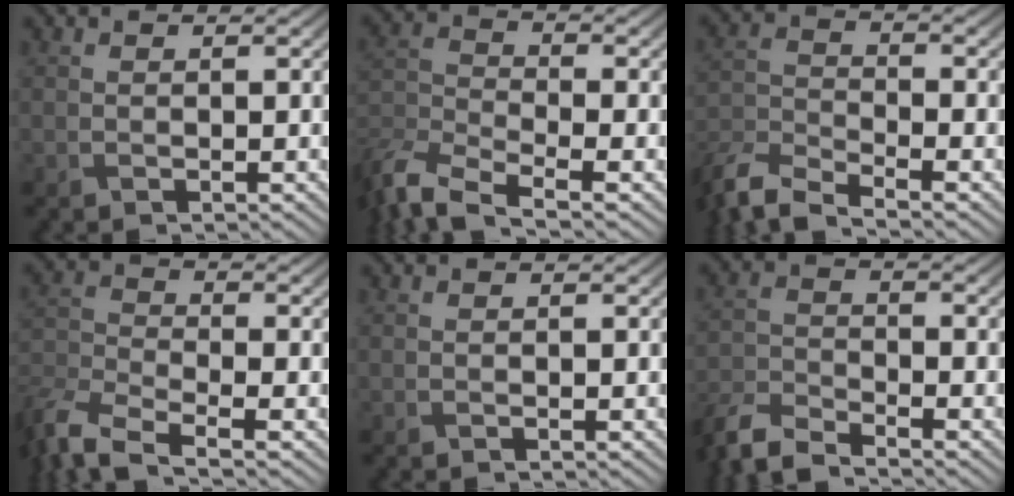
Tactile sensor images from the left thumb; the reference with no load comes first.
{"total": 8.1, "force": [-6.4, 2.3, 4.5], "torque": [-0.111, -0.024, -0.136]}
{"total": 7.9, "force": [-7.0, 1.8, 3.2], "torque": [-0.078, -0.018, -0.144]}
{"total": 7.2, "force": [-5.5, 2.1, 4.1], "torque": [-0.104, -0.023, -0.120]}
{"total": 0.0}
{"total": 6.7, "force": [-6.2, 1.2, 2.3], "torque": [-0.053, -0.013, -0.131]}